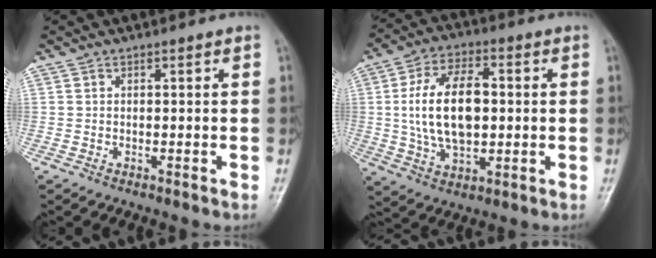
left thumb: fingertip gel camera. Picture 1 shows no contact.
{"total": 14.7, "force": [0.9, 8.4, 12.0], "torque": [-0.211, 0.010, 0.017]}